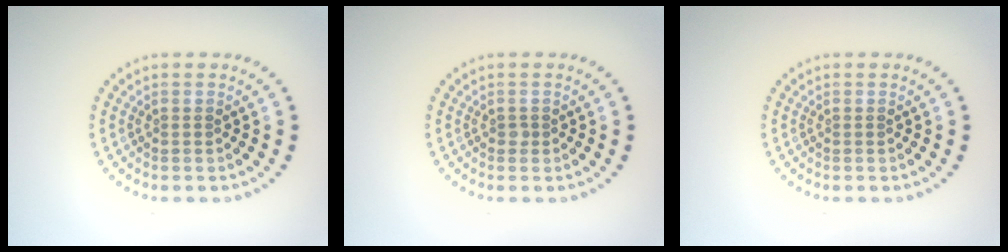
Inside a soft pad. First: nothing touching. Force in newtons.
{"total": 0.6, "press": 0.5, "slide": 0.3}
{"total": 0.0}